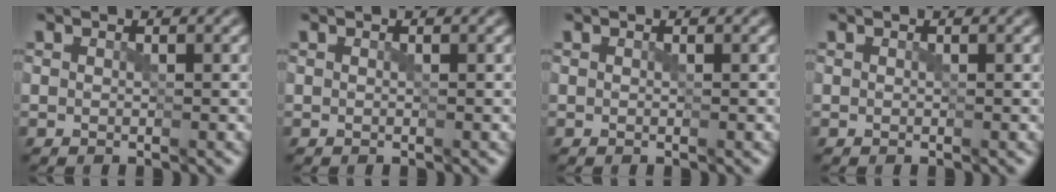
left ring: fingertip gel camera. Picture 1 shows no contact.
{"total": 0.0}
{"total": 0.0}
{"total": 0.0}